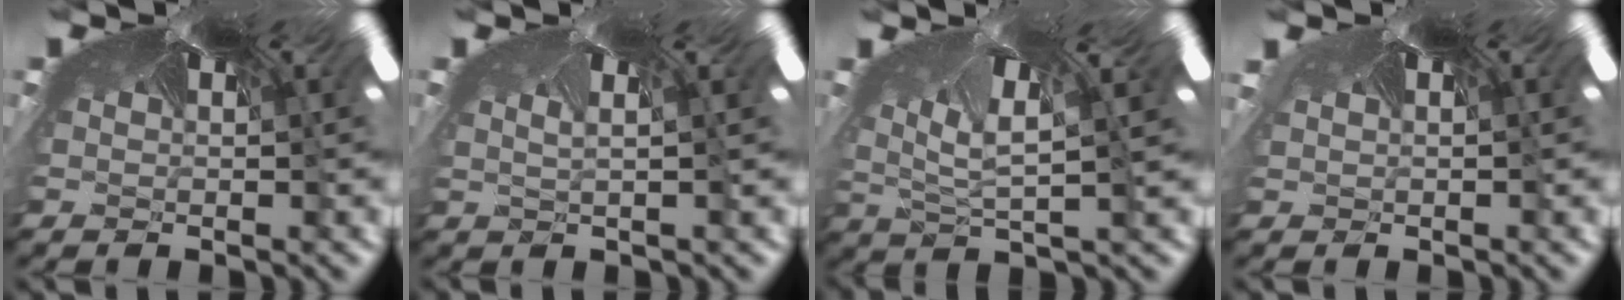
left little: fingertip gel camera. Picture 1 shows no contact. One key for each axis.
{"total": 2.4, "fx": -2.3, "fy": 0.2, "fz": 0.7, "tx": -0.020, "ty": -0.032, "tz": -0.017}
{"total": 3.4, "fx": -3.3, "fy": -0.4, "fz": -0.4, "tx": -0.033, "ty": -0.068, "tz": -0.025}
{"total": 0.8, "fx": -0.5, "fy": -0.2, "fz": -0.5, "tx": 0.005, "ty": -0.015, "tz": -0.001}